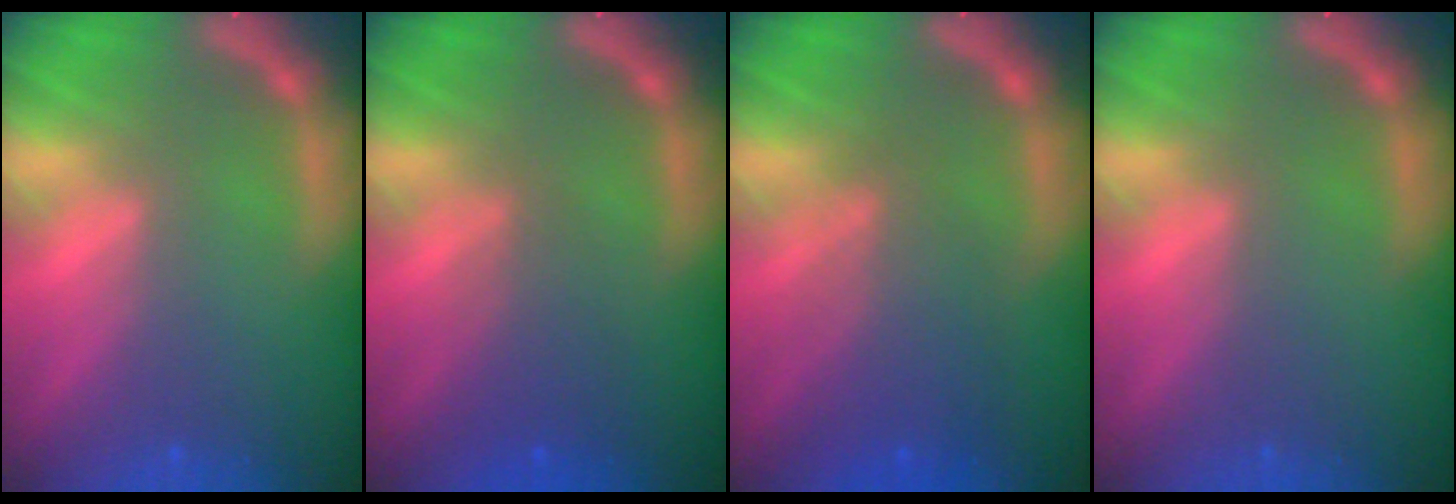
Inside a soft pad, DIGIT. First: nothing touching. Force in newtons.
{"total": 3.0}
{"total": 5.1}
{"total": 0.0}